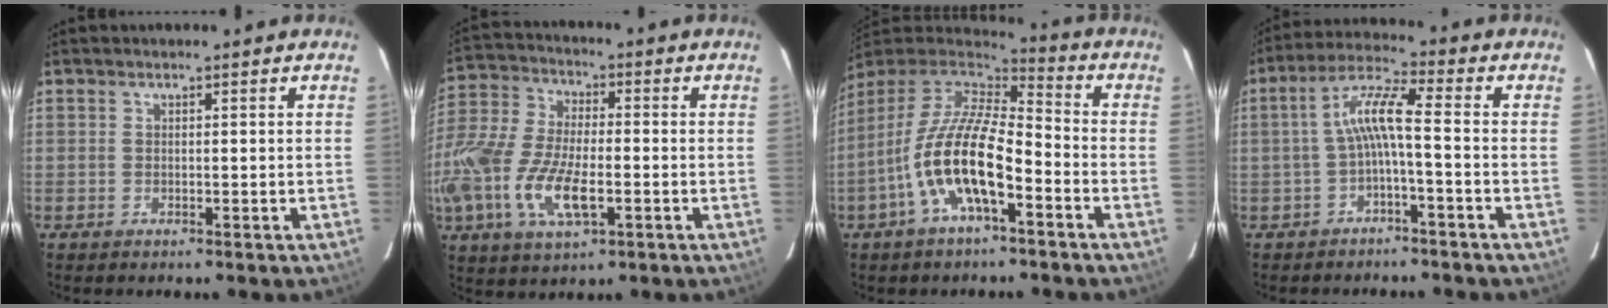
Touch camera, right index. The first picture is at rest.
{"total": 19.5, "force": [-6.1, 8.8, 16.3], "torque": [-0.362, -0.028, -0.118]}
{"total": 16.1, "force": [-6.4, 5.3, 13.8], "torque": [-0.275, -0.009, -0.129]}
{"total": 6.6, "force": [-1.7, 0.5, 6.3], "torque": [-0.145, 0.018, -0.031]}